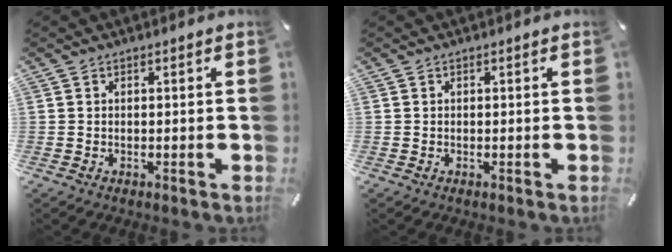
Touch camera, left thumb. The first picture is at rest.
{"total": 0.0}